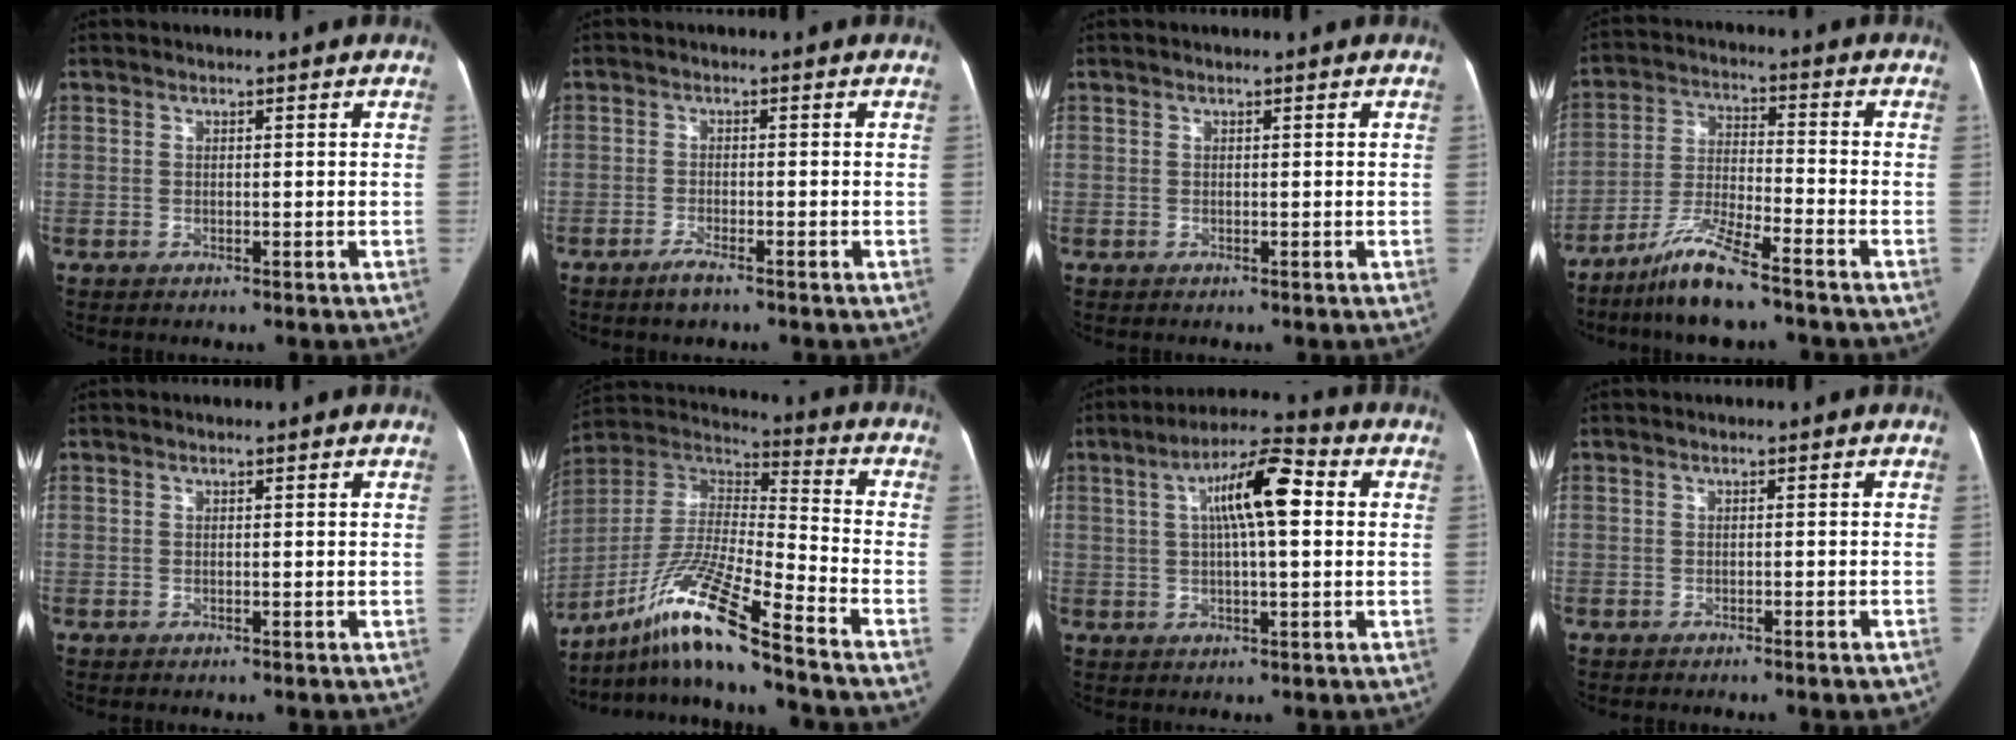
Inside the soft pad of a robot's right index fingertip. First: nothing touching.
{"total": 1.8, "force": [-1.5, 0.2, 1.1], "torque": [-0.029, -0.003, -0.025]}
{"total": 0.0}
{"total": 9.1, "force": [-7.0, 0.5, 5.8], "torque": [-0.121, -0.022, -0.134]}
{"total": 0.0}
{"total": 17.6, "force": [-12.7, -0.2, 12.2], "torque": [-0.264, -0.009, -0.233]}
{"total": 10.2, "force": [2.1, 2.0, 9.7], "torque": [-0.169, 0.031, 0.030]}
{"total": 2.0, "force": [-1.6, 0.2, 1.2], "torque": [-0.011, -0.003, -0.019]}